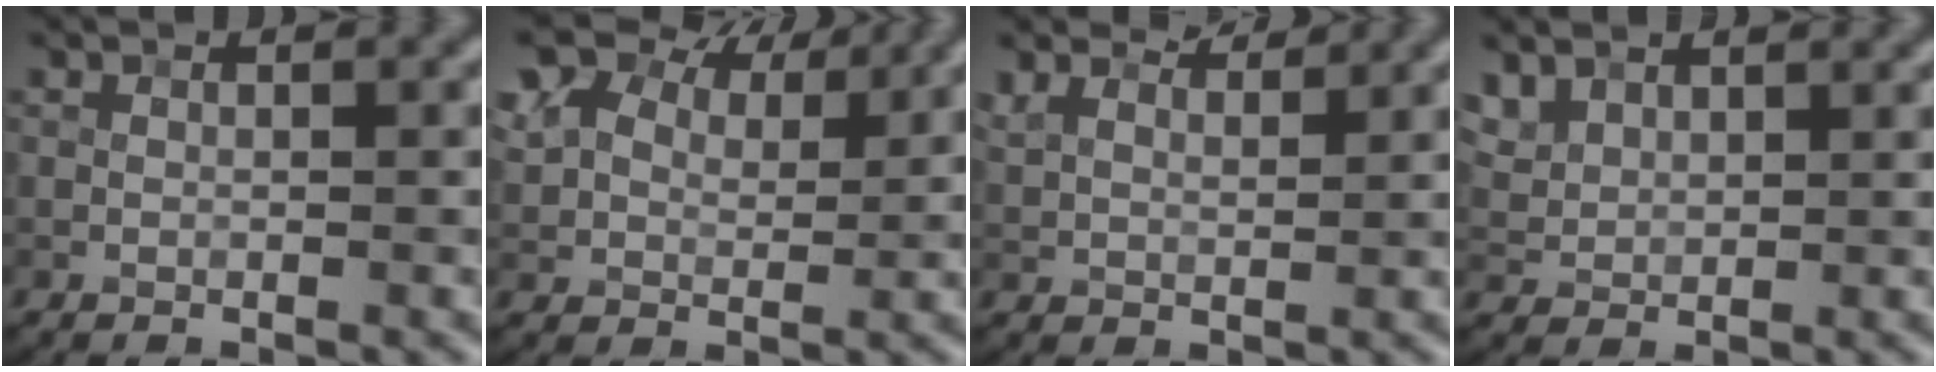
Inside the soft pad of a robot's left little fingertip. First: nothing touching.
{"total": 9.4, "force": [6.5, 5.3, 4.4], "torque": [-0.114, 0.022, 0.101]}
{"total": 3.9, "force": [3.6, 0.9, 1.2], "torque": [-0.044, 0.008, 0.059]}
{"total": 4.1, "force": [2.9, 2.3, 1.7], "torque": [-0.057, 0.001, 0.069]}